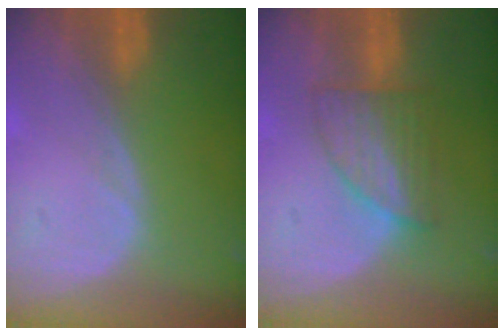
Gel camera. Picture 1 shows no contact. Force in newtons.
{"total": 5.9, "press": 5.8, "slide": 0.3}